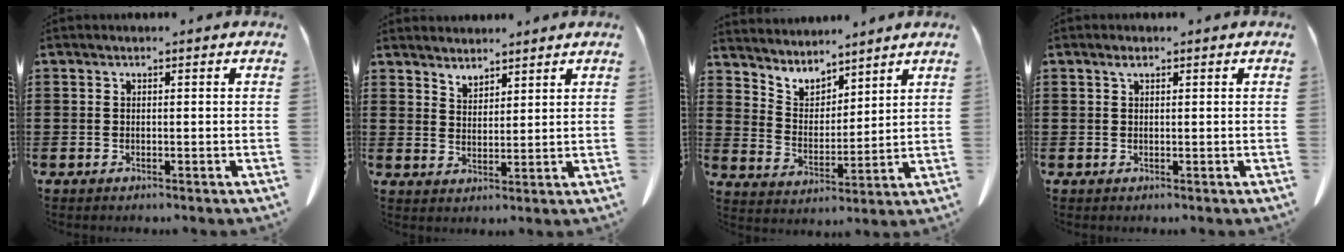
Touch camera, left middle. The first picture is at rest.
{"total": 3.4, "force": [3.2, 0.9, -0.2], "torque": [-0.005, -0.009, 0.063]}
{"total": 4.9, "force": [4.7, 1.6, 0.1], "torque": [-0.027, -0.032, 0.082]}
{"total": 1.0, "force": [0.5, 0.4, 0.8], "torque": [-0.018, 0.002, 0.010]}